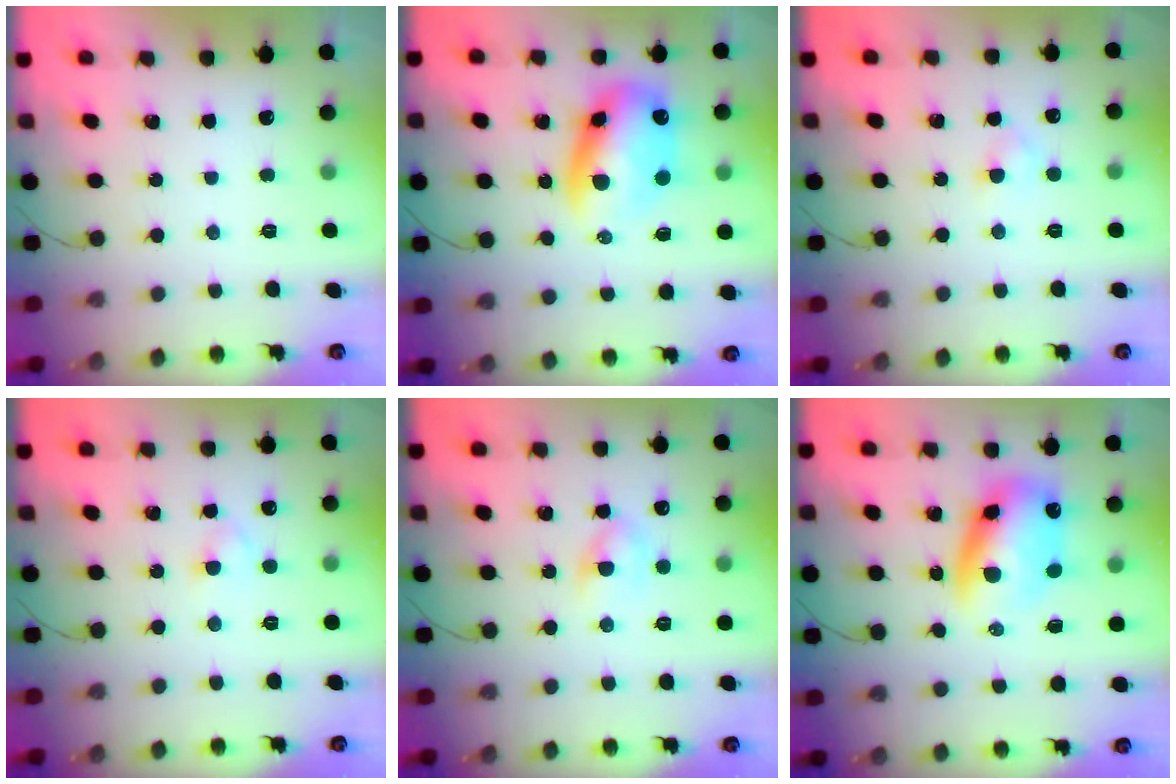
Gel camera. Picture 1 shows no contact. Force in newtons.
{"total": 12.3, "press": 11.9, "slide": 3.1}
{"total": 2.4, "press": 2.1, "slide": 1.2}
{"total": 2.5, "press": 2.3, "slide": 1.0}
{"total": 4.9, "press": 4.6, "slide": 1.5}
{"total": 10.4, "press": 10.2, "slide": 2.3}